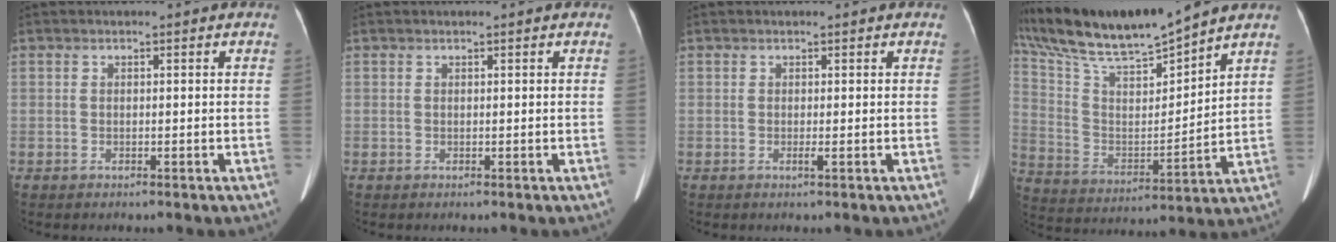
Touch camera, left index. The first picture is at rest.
{"total": 0.0}
{"total": 0.6, "force": [0.0, -0.1, 0.6], "torque": [-0.008, -0.001, -0.001]}
{"total": 16.6, "force": [15.0, 0.3, 7.1], "torque": [-0.151, 0.004, 0.284]}